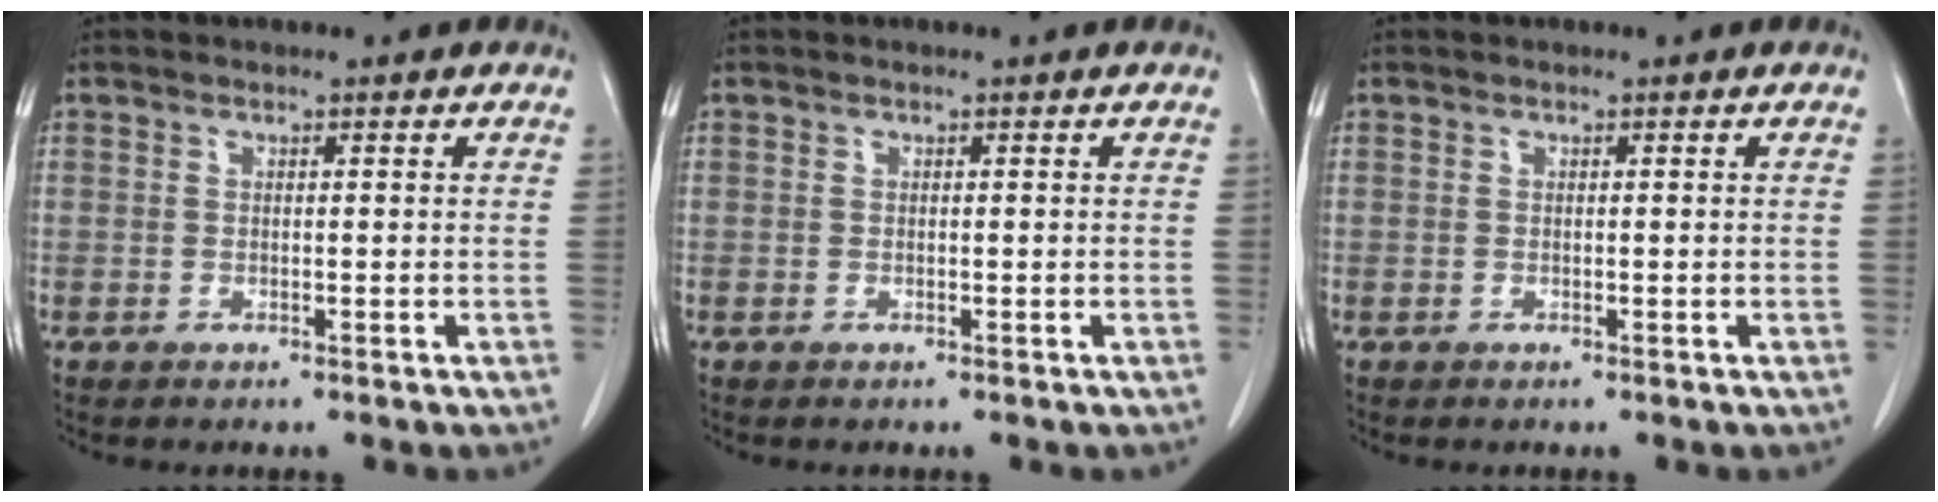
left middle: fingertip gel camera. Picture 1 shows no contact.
{"total": 0.0}
{"total": 0.0}